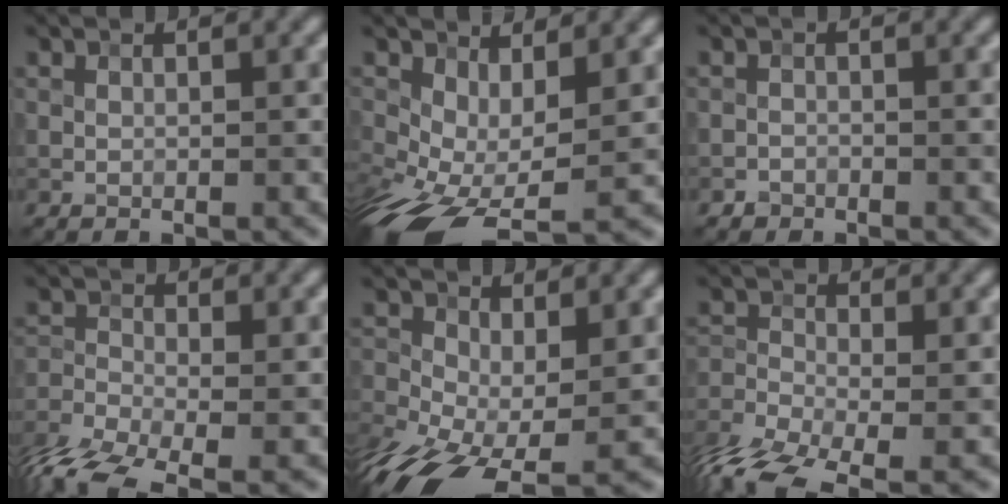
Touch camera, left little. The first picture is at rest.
{"total": 8.1, "force": [-1.9, 4.5, 6.5], "torque": [-0.154, -0.036, -0.017]}
{"total": 0.8, "force": [-0.6, 0.4, -0.4], "torque": [0.015, 0.003, -0.010]}
{"total": 7.4, "force": [-5.8, 2.3, 4.0], "torque": [-0.093, -0.026, -0.121]}
{"total": 10.5, "force": [-5.0, 5.1, 7.6], "torque": [-0.175, -0.046, -0.081]}
{"total": 8.3, "force": [-6.3, 2.8, 4.6], "torque": [-0.106, -0.025, -0.129]}